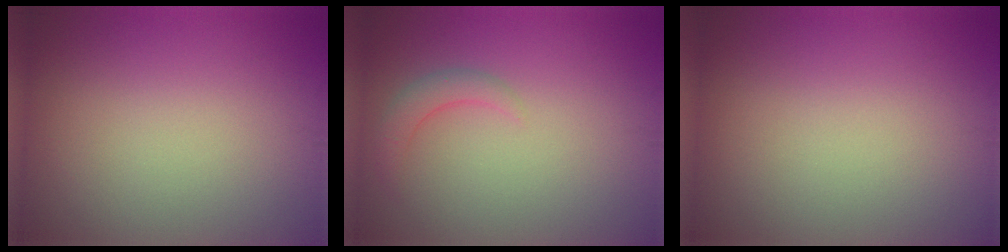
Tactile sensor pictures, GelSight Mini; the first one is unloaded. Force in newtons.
{"total": 1.8, "press": 1.8, "slide": 0.3}
{"total": 0.0}